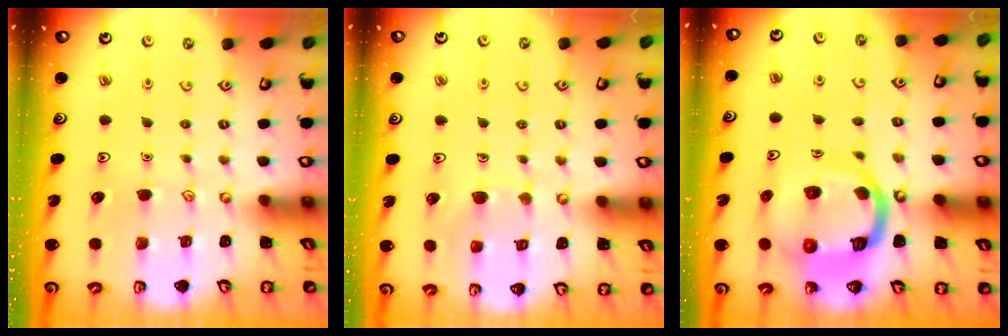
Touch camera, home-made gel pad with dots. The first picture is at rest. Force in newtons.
{"total": 4.9, "press": 4.9, "slide": 0.4}
{"total": 15.5, "press": 15.4, "slide": 1.9}